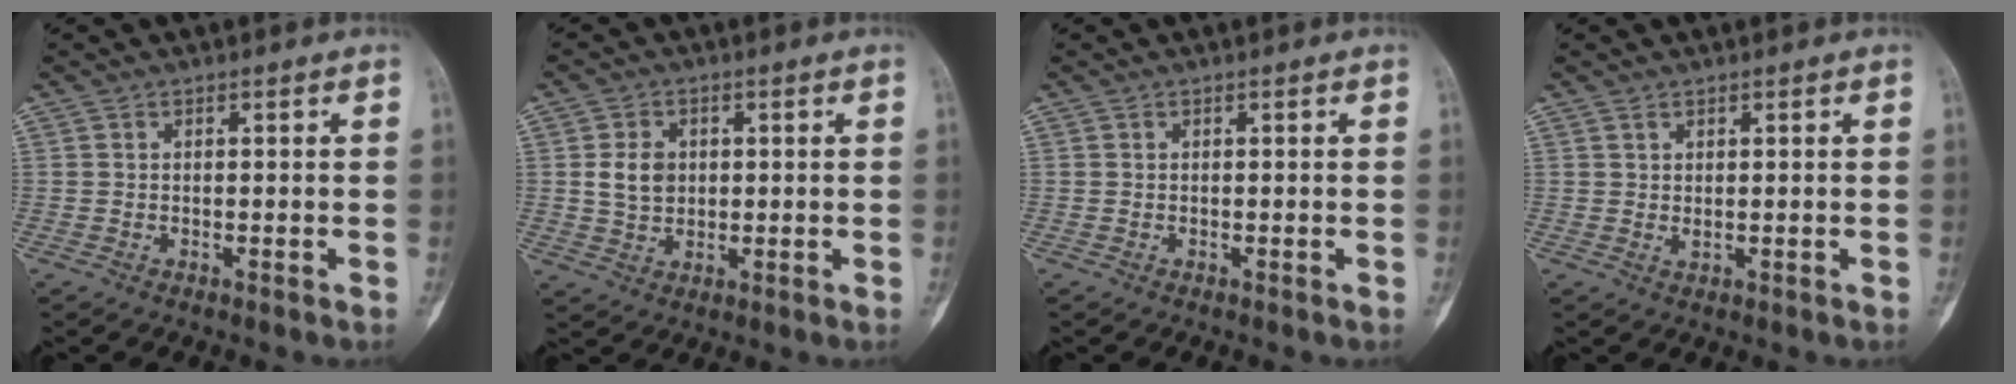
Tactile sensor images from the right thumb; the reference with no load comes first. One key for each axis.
{"total": 5.5, "fx": 0.8, "fy": 4.3, "fz": 3.4, "tx": -0.044, "ty": -0.005, "tz": 0.017}
{"total": 0.0}
{"total": 1.1, "fx": 0.5, "fy": 0.5, "fz": 0.8, "tx": -0.016, "ty": -0.005, "tz": 0.013}